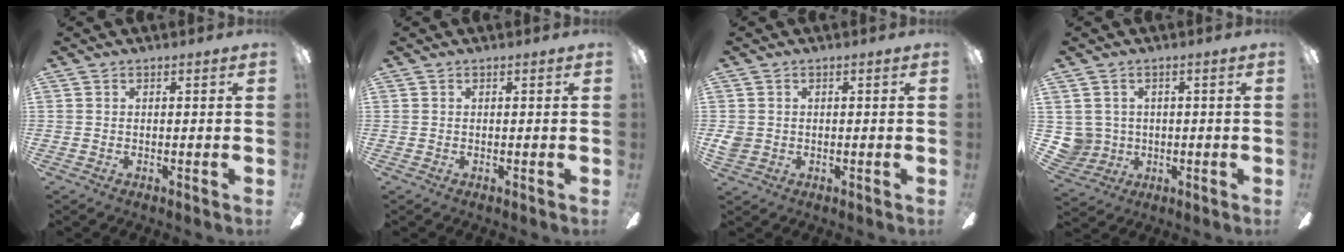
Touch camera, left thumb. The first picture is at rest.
{"total": 0.0}
{"total": 2.7, "force": [0.4, 2.5, 1.0], "torque": [-0.019, 0.005, 0.009]}
{"total": 5.2, "force": [0.9, 5.1, 0.4], "torque": [-0.032, -0.002, 0.020]}